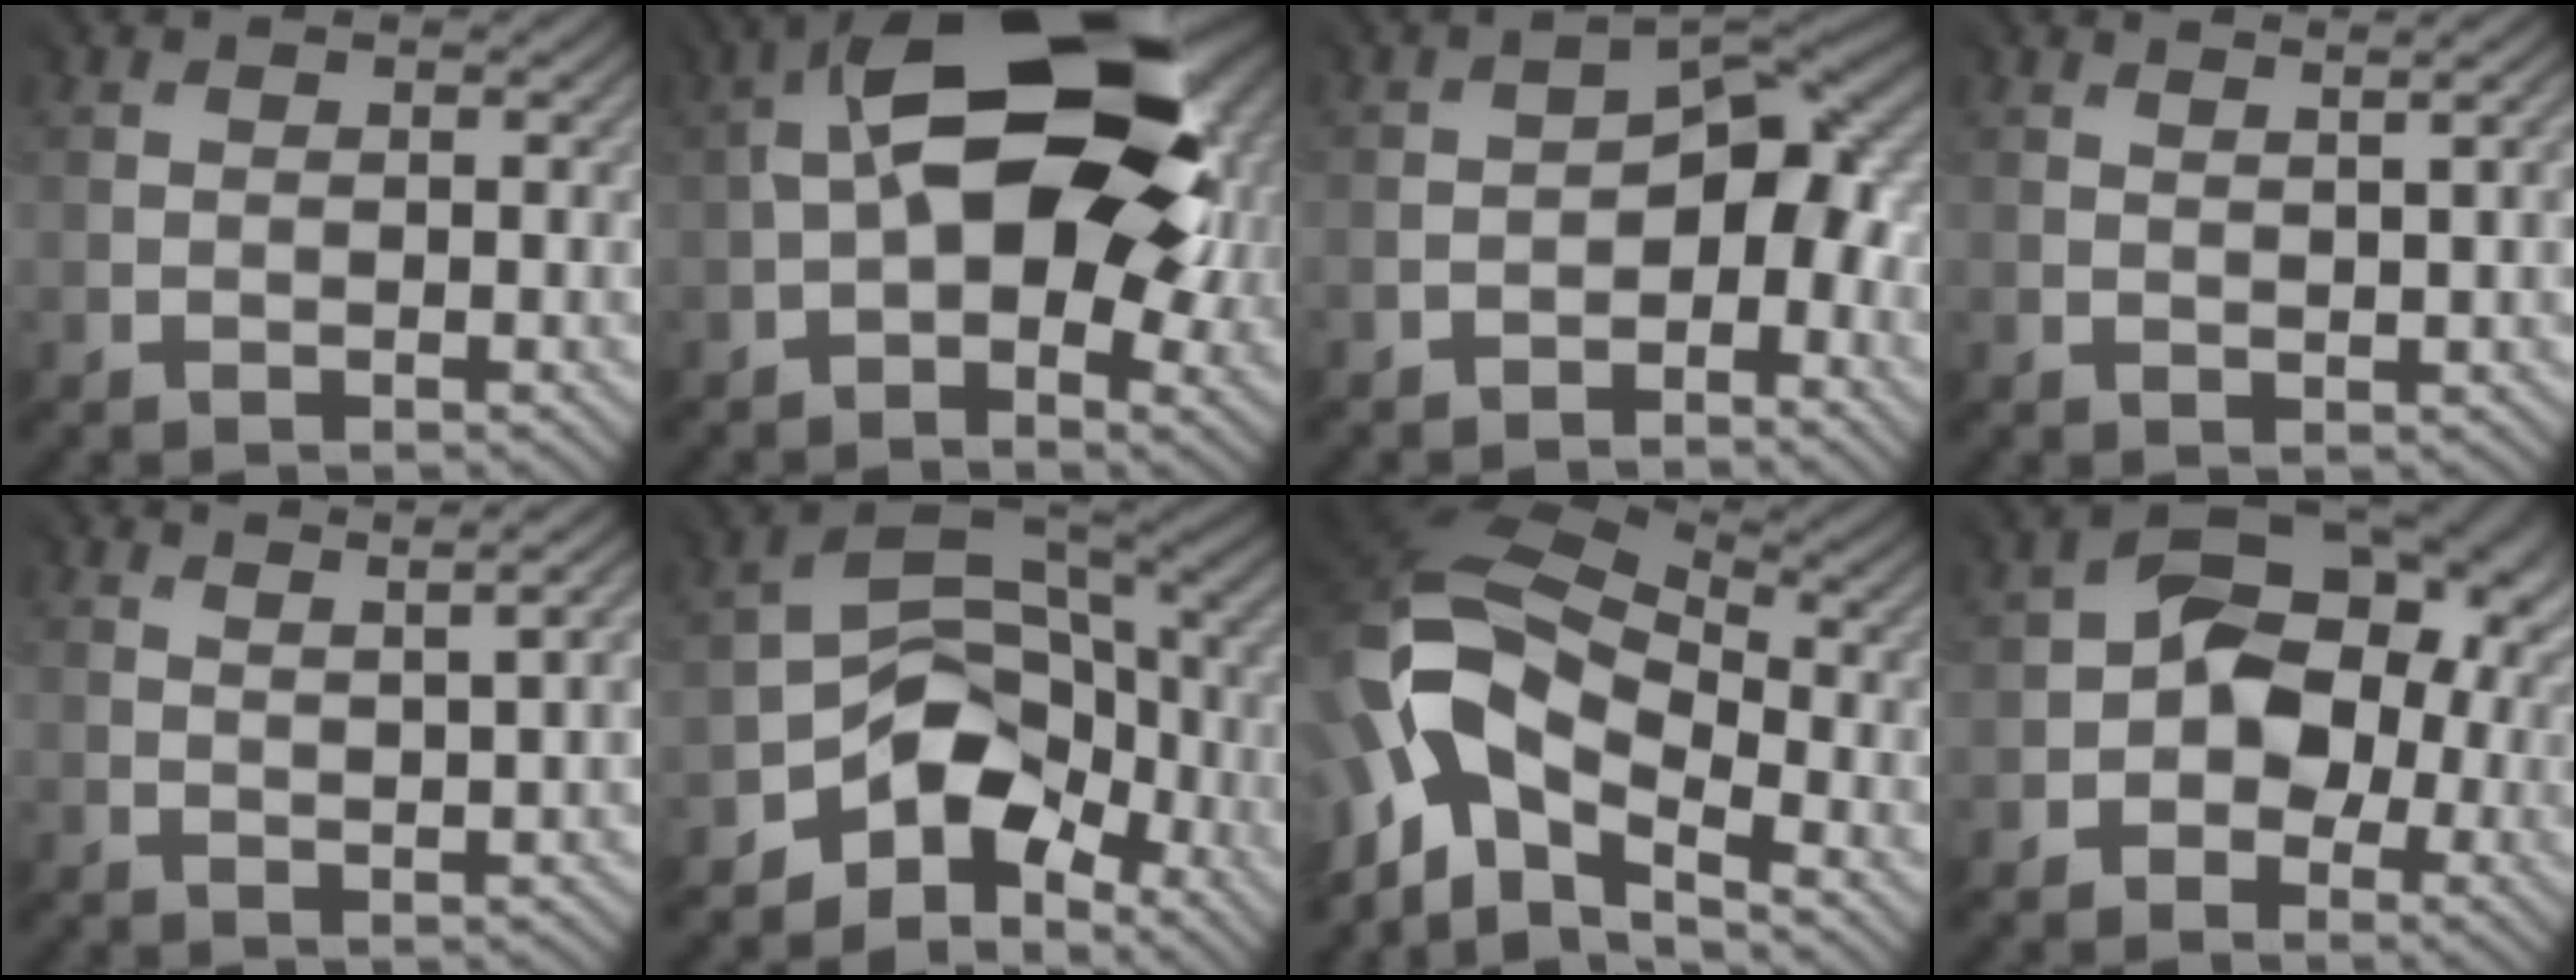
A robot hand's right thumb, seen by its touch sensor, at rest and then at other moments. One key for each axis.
{"total": 17.9, "fx": 1.1, "fy": 9.6, "fz": 15.1, "tx": -0.245, "ty": 0.018, "tz": 0.013}
{"total": 5.7, "fx": -2.5, "fy": 2.6, "fz": 4.4, "tx": -0.060, "ty": 0.008, "tz": -0.049}
{"total": 1.7, "fx": 1.4, "fy": -0.4, "fz": 0.9, "tx": -0.014, "ty": 0.003, "tz": 0.022}
{"total": 3.3, "fx": 2.5, "fy": -0.4, "fz": 2.1, "tx": -0.034, "ty": 0.007, "tz": 0.043}
{"total": 8.4, "fx": -5.1, "fy": 5.2, "fz": 4.2, "tx": -0.059, "ty": -0.004, "tz": -0.108}
{"total": 12.8, "fx": -4.7, "fy": 7.5, "fz": 9.3, "tx": -0.200, "ty": -0.010, "tz": -0.096}
{"total": 10.4, "fx": -1.0, "fy": 7.4, "fz": 7.2, "tx": -0.091, "ty": 0.009, "tz": -0.029}